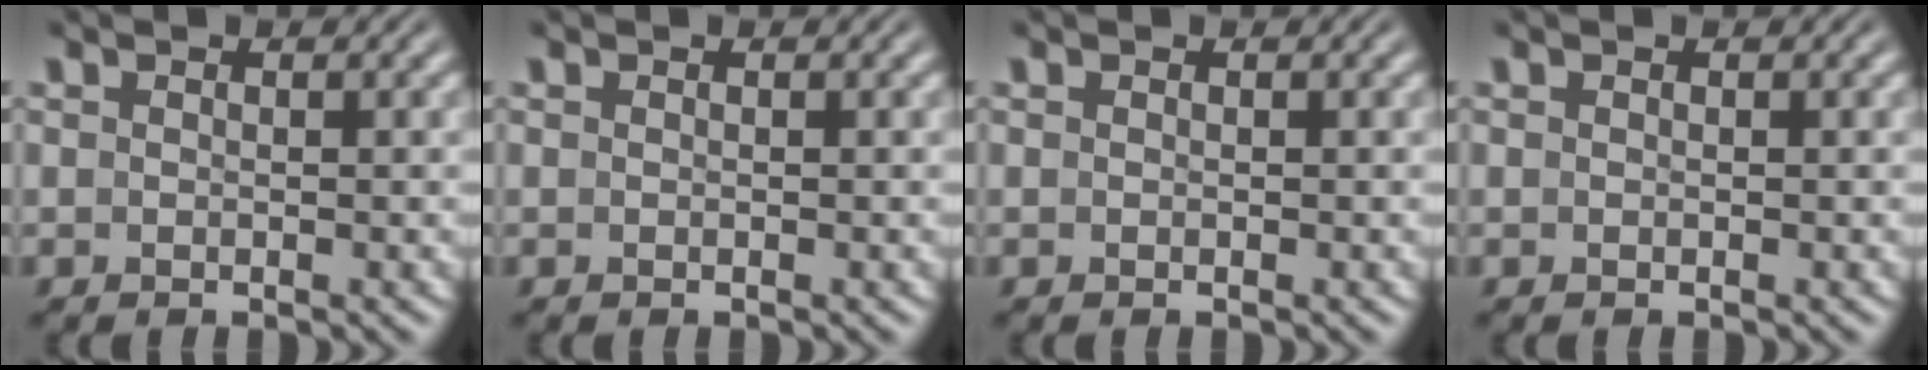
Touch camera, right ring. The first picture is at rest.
{"total": 0.0}
{"total": 0.0}
{"total": 0.0}